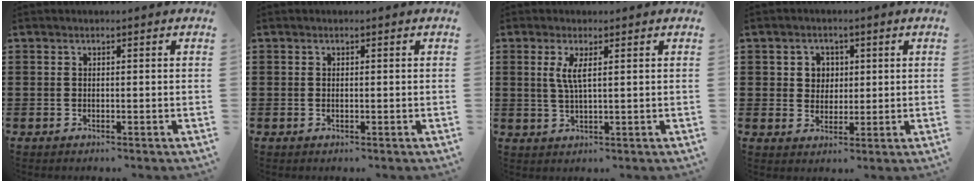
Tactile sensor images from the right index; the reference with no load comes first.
{"total": 0.0}
{"total": 3.3, "force": [1.0, 0.5, 3.1], "torque": [-0.066, 0.001, 0.015]}
{"total": 3.3, "force": [0.9, 3.1, 0.9], "torque": [-0.030, 0.012, 0.014]}